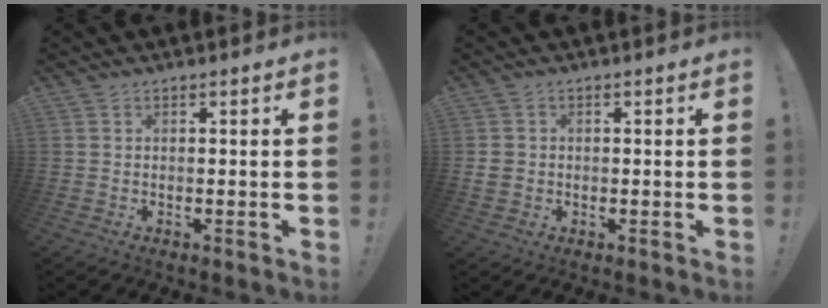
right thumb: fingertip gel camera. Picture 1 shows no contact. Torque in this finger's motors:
{"motor_torque": [0.10, 0.23, 0.12, -0.18, -0.01]}